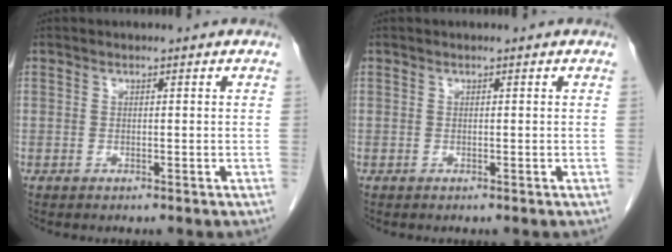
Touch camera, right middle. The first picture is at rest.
{"total": 0.0}